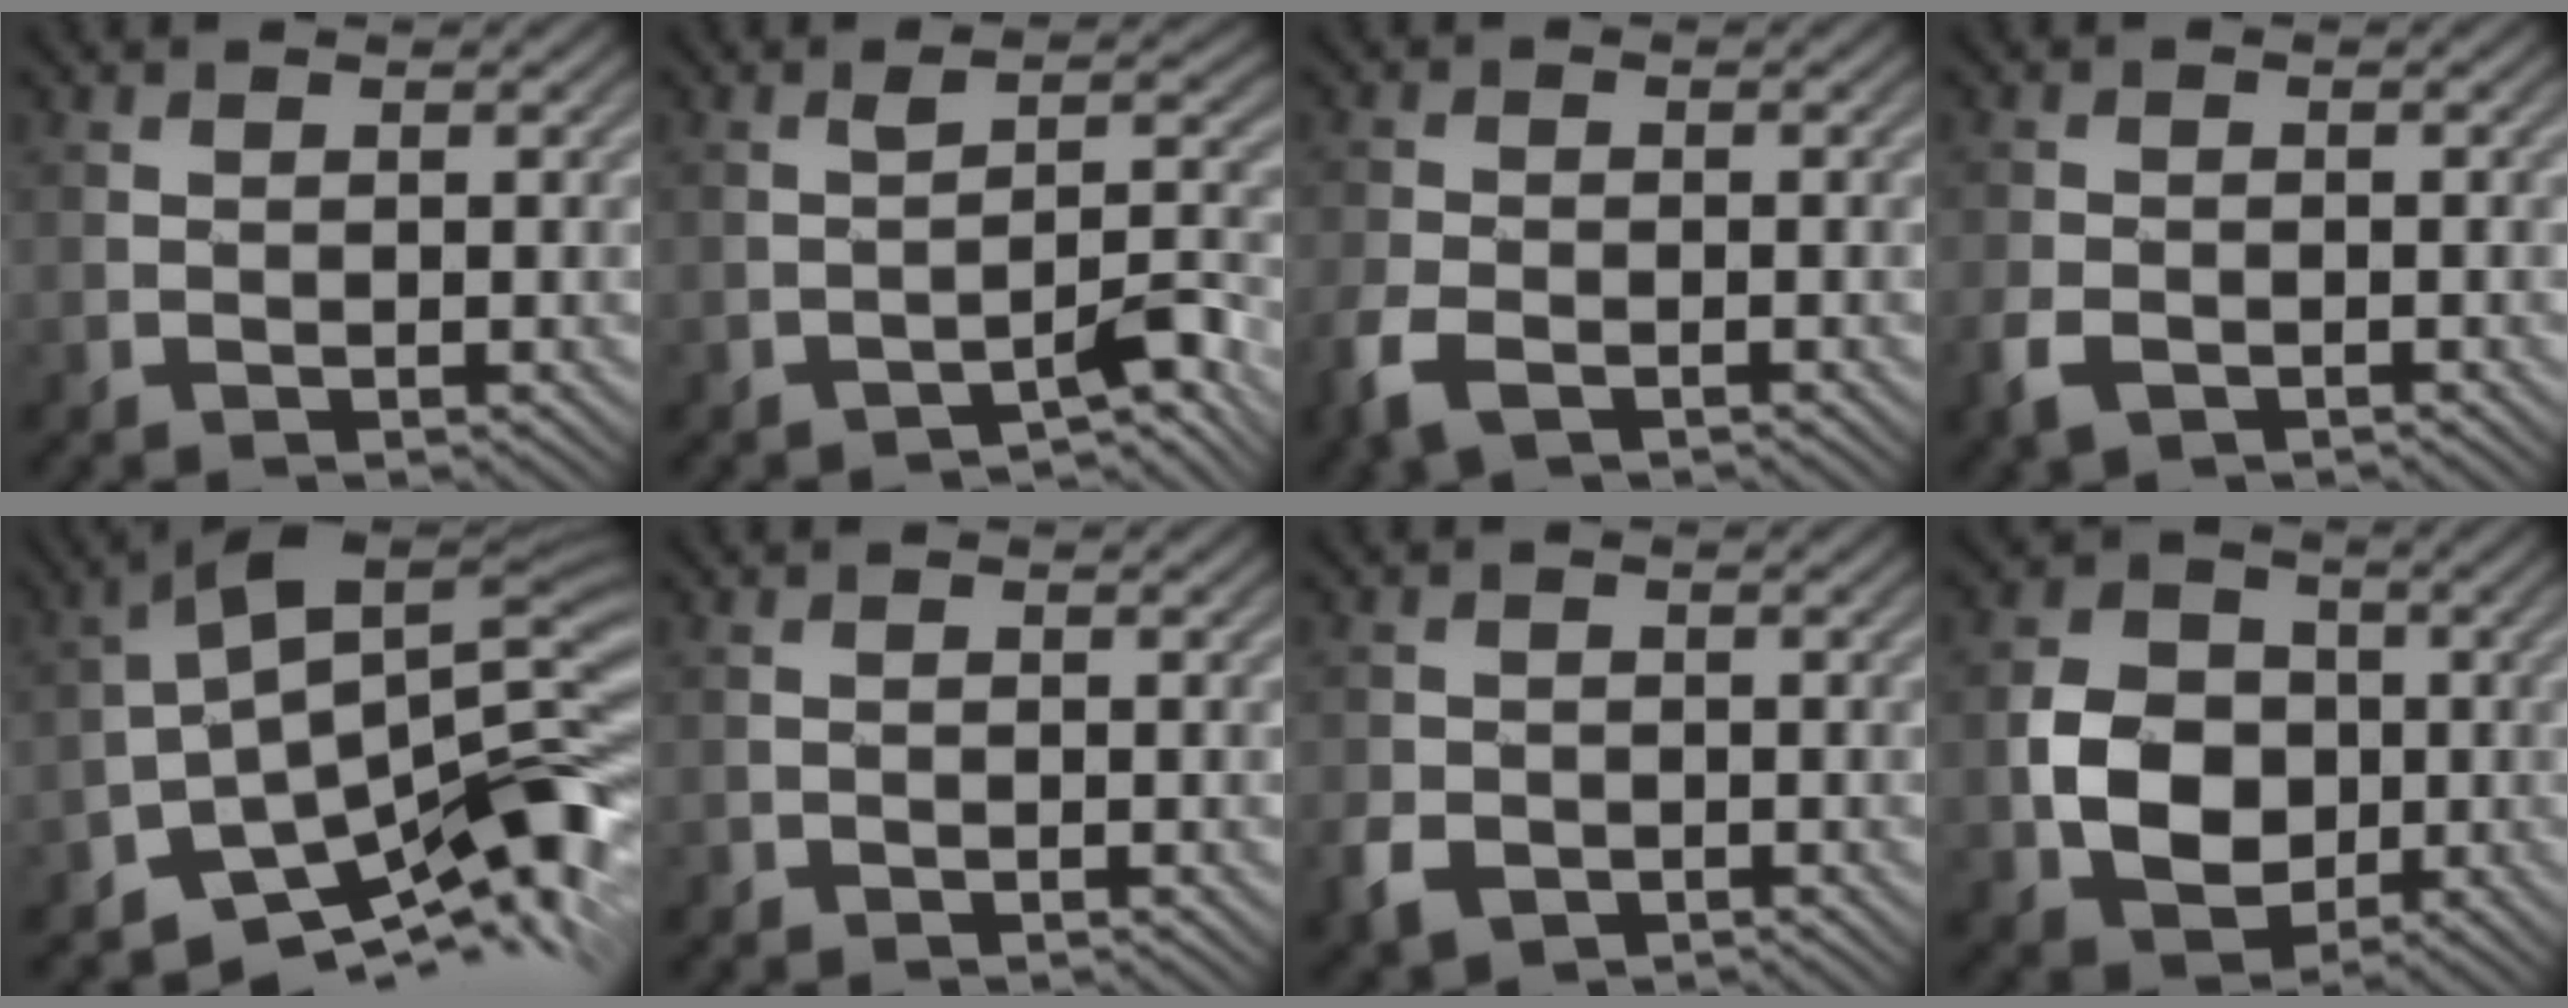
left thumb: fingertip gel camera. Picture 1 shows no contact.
{"total": 4.7, "force": [-3.4, 1.0, 3.1], "torque": [-0.046, 0.007, -0.051]}
{"total": 4.8, "force": [-2.7, 2.4, 3.0], "torque": [-0.078, -0.015, -0.061]}
{"total": 3.3, "force": [-1.8, 2.0, 1.9], "torque": [-0.047, -0.010, -0.043]}
{"total": 11.4, "force": [-5.2, 4.8, 8.9], "torque": [-0.134, 0.004, -0.089]}
{"total": 0.7, "force": [-0.7, 0.2, 0.1], "torque": [0.000, -0.002, -0.013]}
{"total": 3.6, "force": [-2.0, 2.6, 1.5], "torque": [-0.041, -0.011, -0.044]}
{"total": 8.1, "force": [-1.0, 6.7, 4.5], "torque": [-0.098, -0.002, -0.030]}